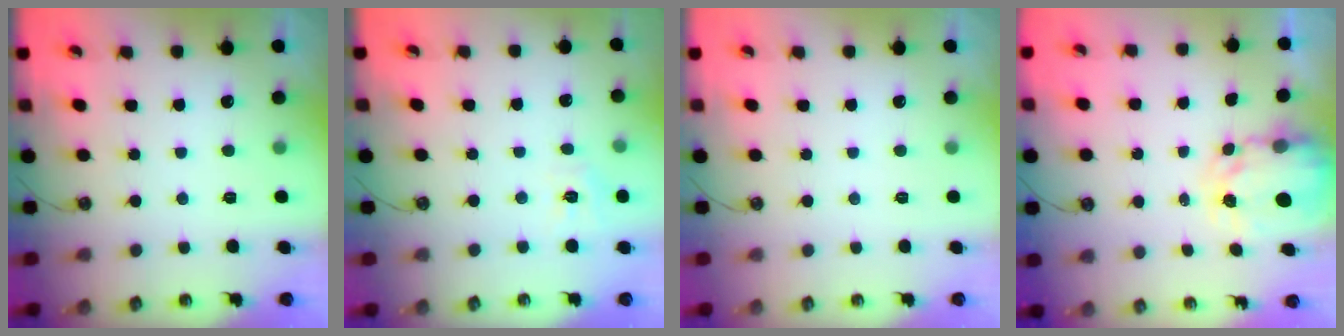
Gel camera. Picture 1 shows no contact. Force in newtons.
{"total": 7.1, "press": 7.1, "slide": 0.6}
{"total": 0.0}
{"total": 4.1, "press": 4.1, "slide": 0.4}